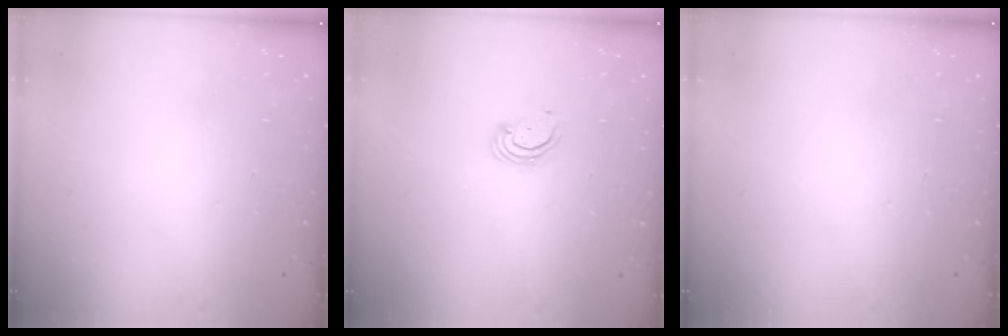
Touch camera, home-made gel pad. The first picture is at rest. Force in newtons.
{"total": 2.3, "press": 2.3, "slide": 0.2}
{"total": 0.0}